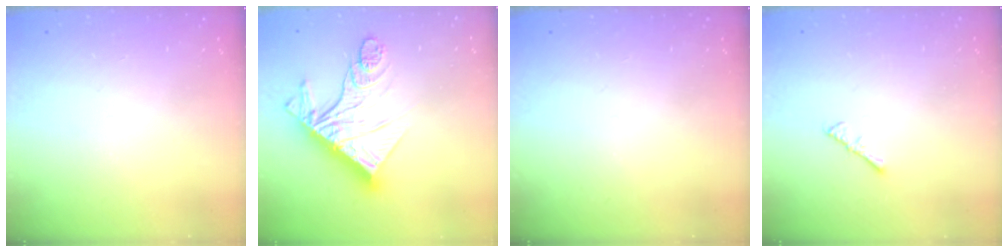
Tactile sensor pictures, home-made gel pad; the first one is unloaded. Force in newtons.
{"total": 19.7, "press": 19.6, "slide": 2.0}
{"total": 0.0}
{"total": 2.2, "press": 2.1, "slide": 0.5}